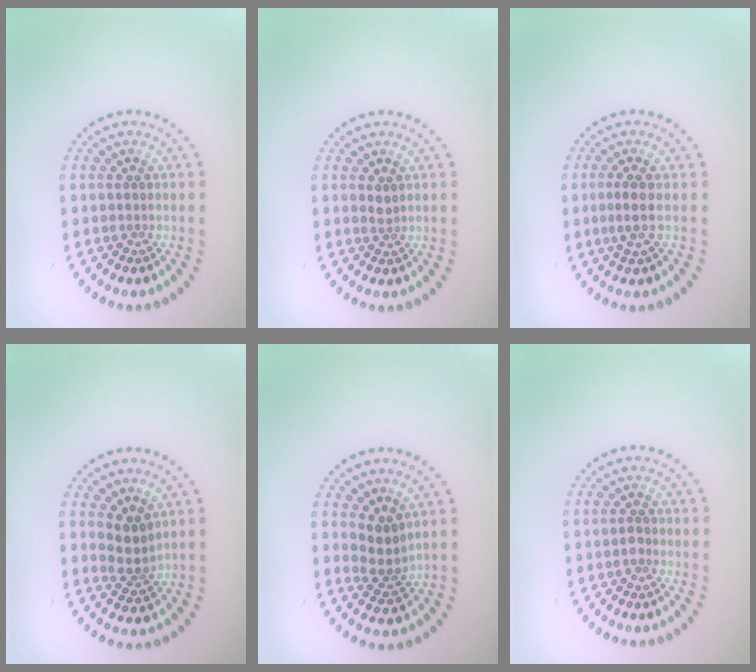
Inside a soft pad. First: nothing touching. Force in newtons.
{"total": 0.9, "press": 0.6, "slide": 0.6}
{"total": 1.7, "press": 1.5, "slide": 0.9}
{"total": 2.2, "press": 1.8, "slide": 1.3}
{"total": 2.5, "press": 2.0, "slide": 1.6}
{"total": 0.7, "press": 0.6, "slide": 0.4}